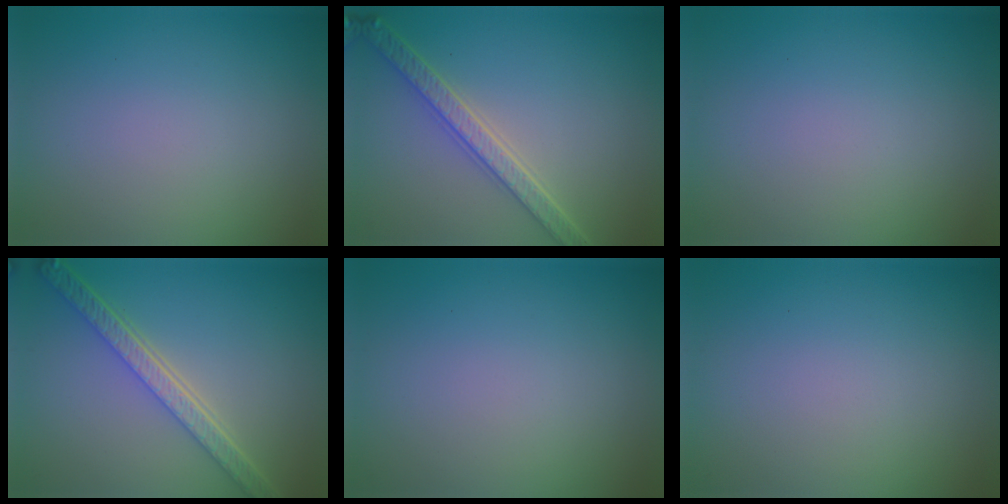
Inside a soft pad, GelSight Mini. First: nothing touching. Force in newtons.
{"total": 4.1, "press": 3.5, "slide": 2.2}
{"total": 0.0}
{"total": 5.2, "press": 4.1, "slide": 3.3}
{"total": 0.0}
{"total": 0.0}